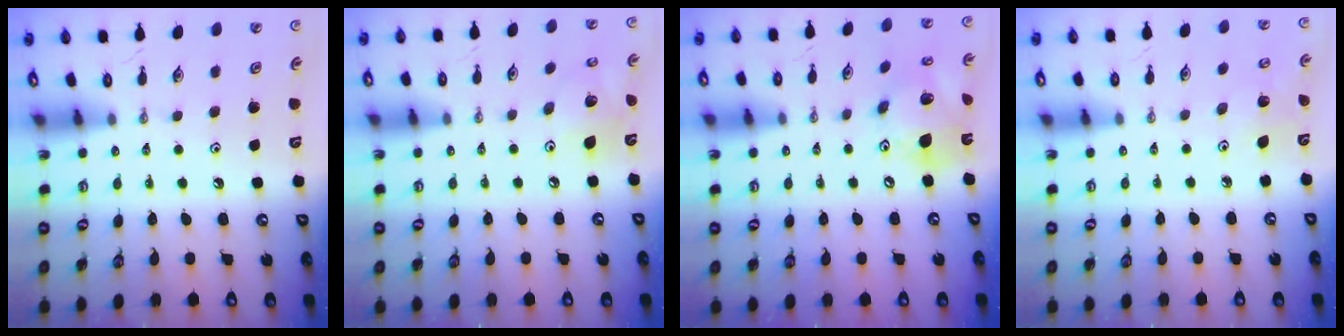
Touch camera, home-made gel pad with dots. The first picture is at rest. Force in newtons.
{"total": 10.5, "press": 10.2, "slide": 2.7}
{"total": 17.9, "press": 17.6, "slide": 3.4}
{"total": 3.9, "press": 3.9, "slide": 0.4}